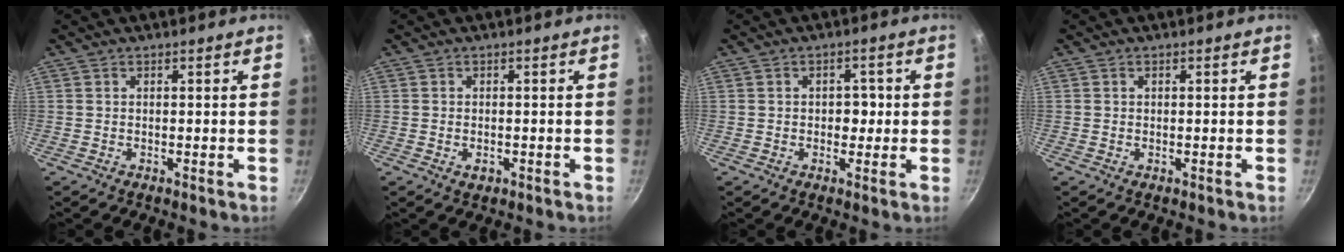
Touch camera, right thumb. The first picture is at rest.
{"total": 1.7, "force": [-0.6, 1.2, 1.1], "torque": [-0.018, 0.001, -0.009]}
{"total": 3.5, "force": [-0.1, 2.6, 2.3], "torque": [-0.006, 0.009, -0.003]}
{"total": 0.0}